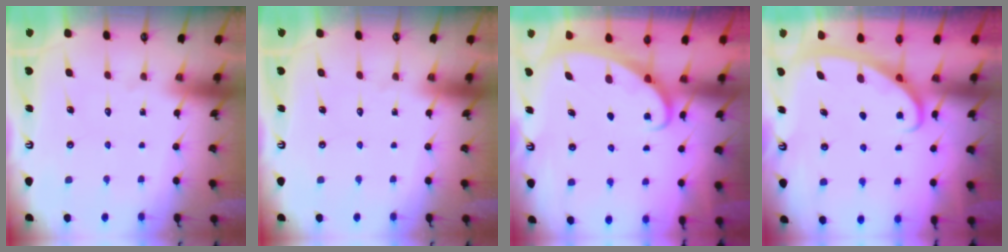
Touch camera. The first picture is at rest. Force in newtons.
{"total": 0.0}
{"total": 2.2, "press": 2.1, "slide": 0.3}
{"total": 2.8, "press": 2.8, "slide": 0.4}